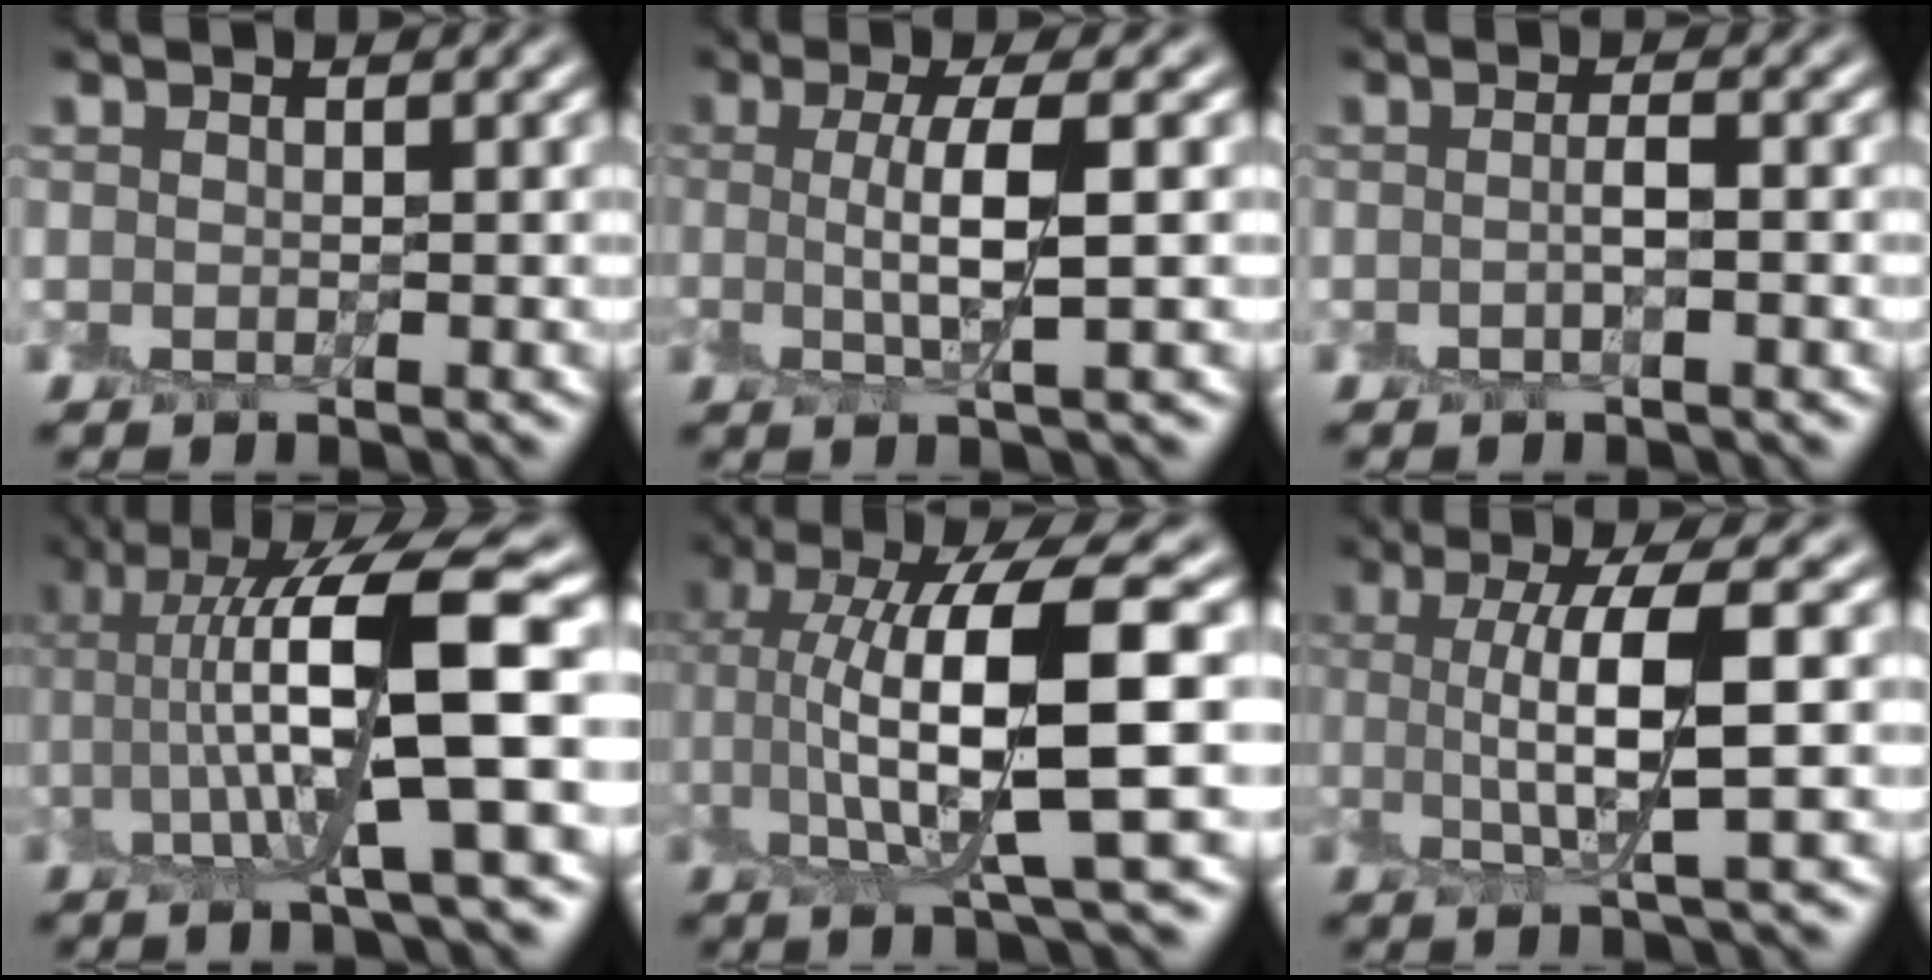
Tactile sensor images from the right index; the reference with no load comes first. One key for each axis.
{"total": 4.3, "fx": 0.2, "fy": 0.9, "fz": 4.2, "tx": -0.084, "ty": 0.000, "tz": 0.004}
{"total": 0.8, "fx": -0.2, "fy": 0.1, "fz": 0.7, "tx": -0.014, "ty": 0.004, "tz": -0.004}
{"total": 10.8, "fx": 1.5, "fy": 2.2, "fz": 10.5, "tx": -0.177, "ty": 0.007, "tz": 0.027}
{"total": 9.9, "fx": 2.0, "fy": 2.1, "fz": 9.5, "tx": -0.165, "ty": 0.006, "tz": 0.043}
{"total": 5.9, "fx": 0.6, "fy": 1.3, "fz": 5.8, "tx": -0.113, "ty": 0.005, "tz": 0.009}